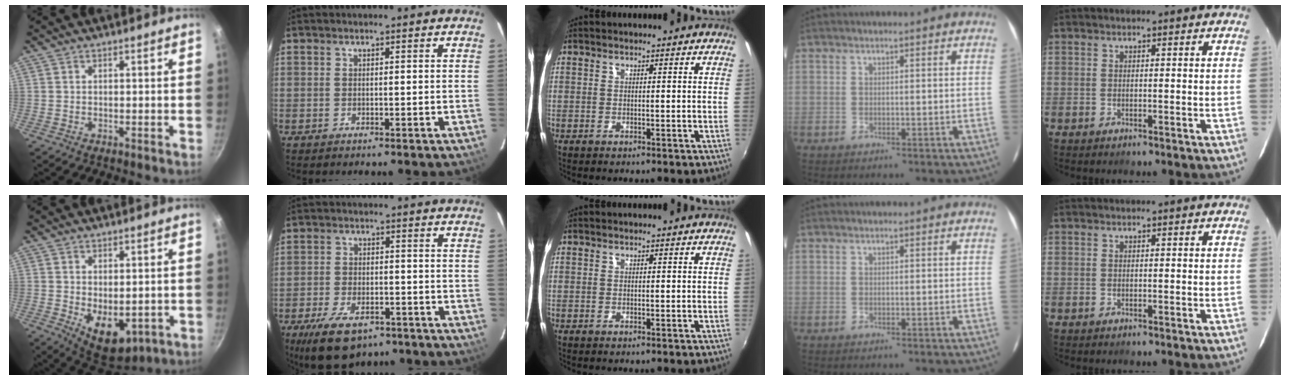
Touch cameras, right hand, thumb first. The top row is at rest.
{"thumb": {"total": 9.2, "force": [-1.4, 5.7, 7.1], "torque": [-0.085, -0.016, 0.000]}, "index": {"total": 12.2, "force": [-8.0, 6.0, 7.1], "torque": [-0.159, -0.019, -0.129]}}